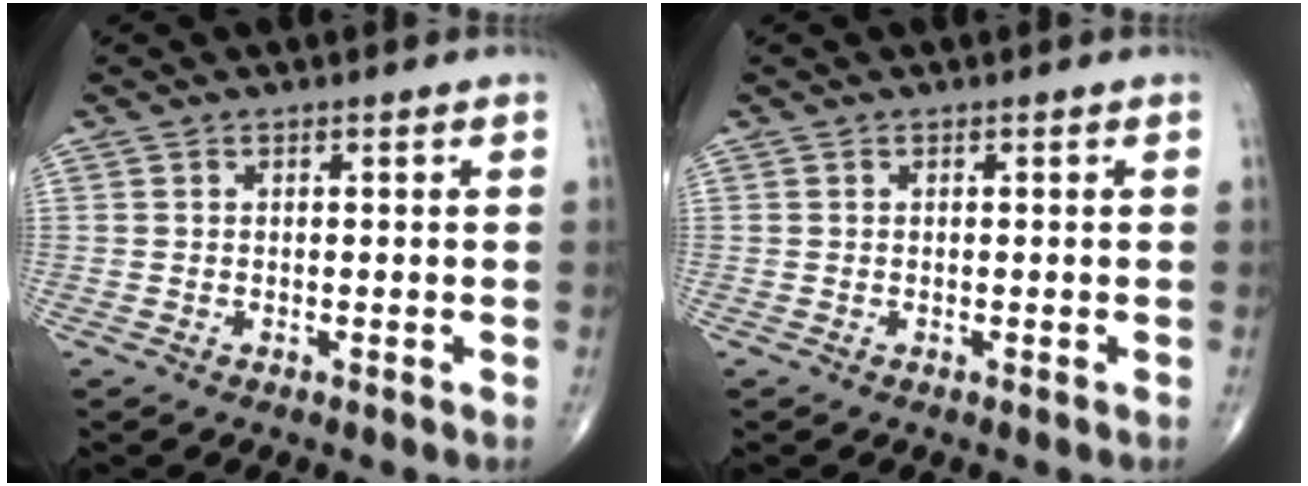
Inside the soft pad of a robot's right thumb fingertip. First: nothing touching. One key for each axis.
{"total": 0.0}